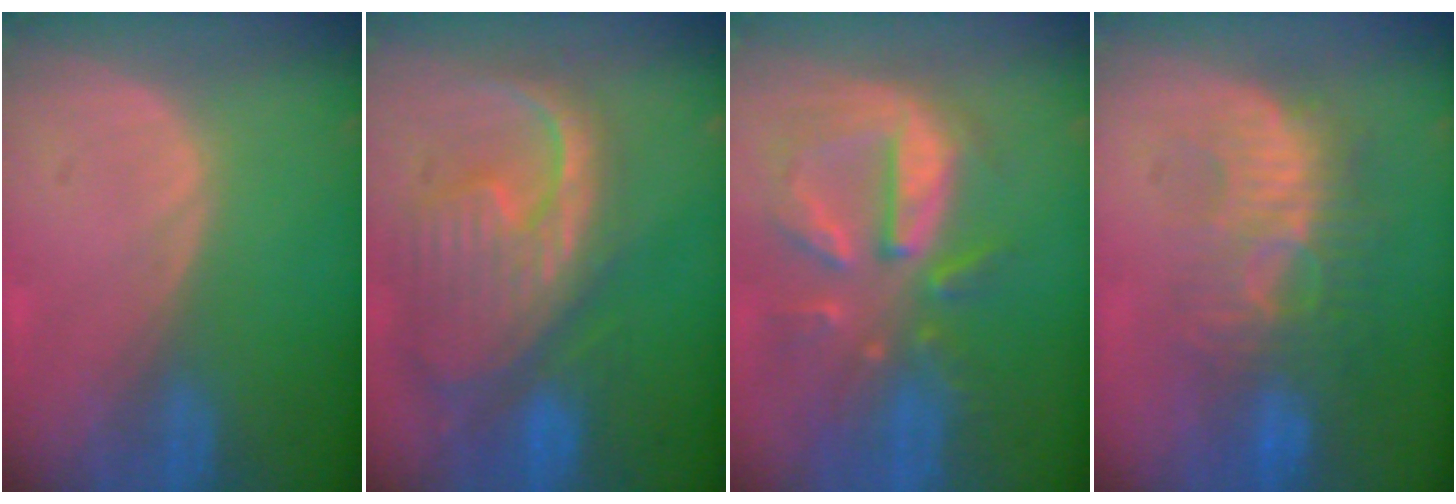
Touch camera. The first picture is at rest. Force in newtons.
{"total": 12.5, "press": 10.7, "slide": 6.5}
{"total": 10.8, "press": 9.5, "slide": 5.1}
{"total": 9.3, "press": 8.9, "slide": 2.8}